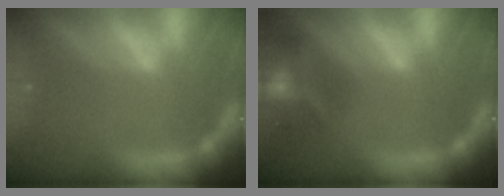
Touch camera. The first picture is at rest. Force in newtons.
{"total": 8.4}